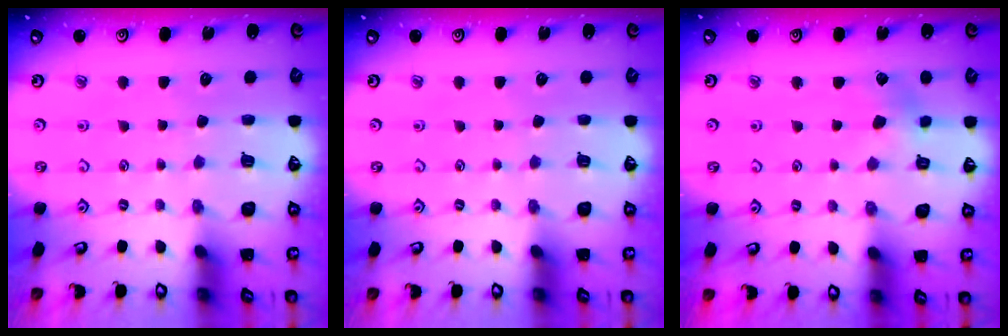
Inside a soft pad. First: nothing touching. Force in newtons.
{"total": 0.0}
{"total": 3.5, "press": 3.5, "slide": 0.4}